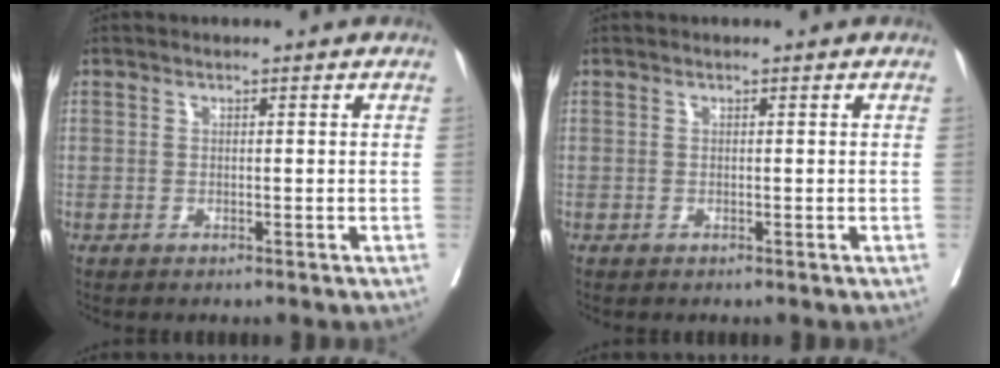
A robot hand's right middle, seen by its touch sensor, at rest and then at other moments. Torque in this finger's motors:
{"motor_torque": [0.00, 0.00, 0.00, 0.01]}